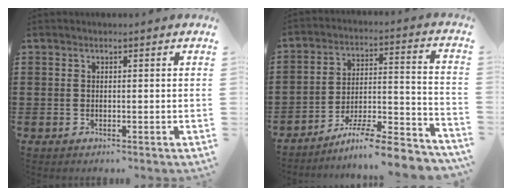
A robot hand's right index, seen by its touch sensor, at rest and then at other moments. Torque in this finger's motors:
{"motor_torque": [2.14, 0.00, 0.47, 0.09]}